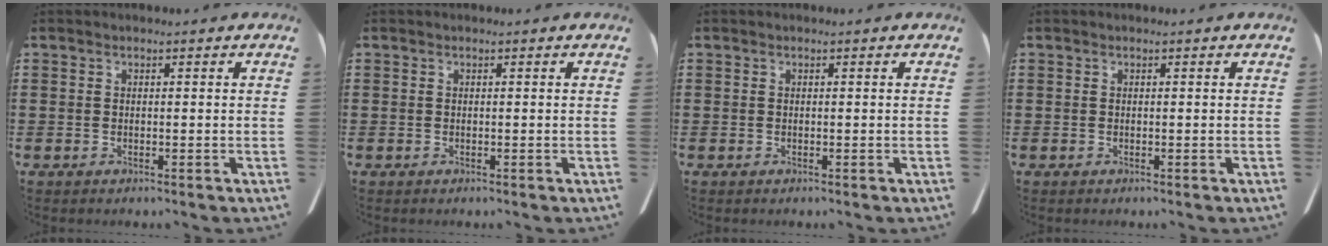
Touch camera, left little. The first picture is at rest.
{"total": 0.0}
{"total": 0.0}
{"total": 0.0}